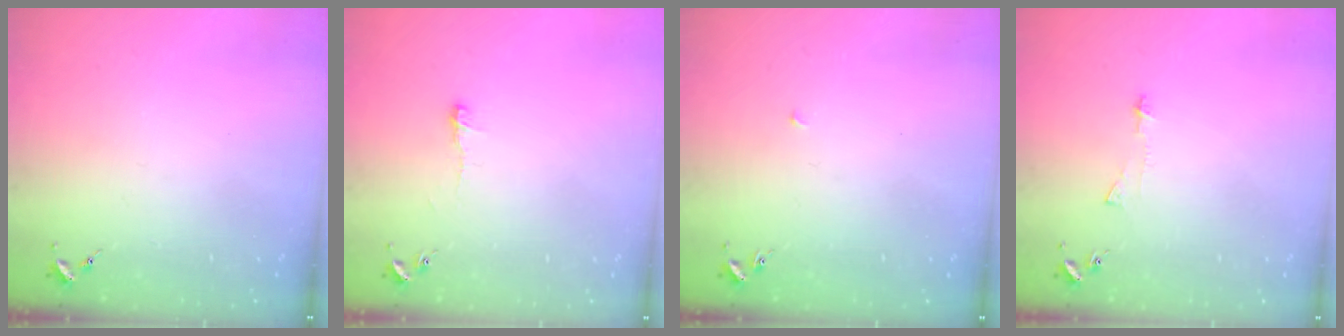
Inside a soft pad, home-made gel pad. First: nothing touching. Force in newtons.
{"total": 4.4, "press": 4.3, "slide": 0.4}
{"total": 2.1, "press": 2.1, "slide": 0.1}
{"total": 3.6, "press": 3.6, "slide": 0.3}